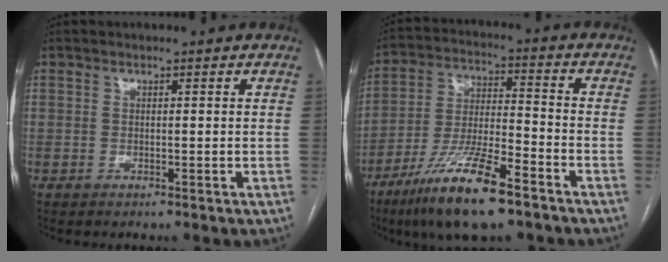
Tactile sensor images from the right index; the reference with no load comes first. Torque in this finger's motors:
{"motor_torque": [1.01, -1.12, 0.41, 0.21]}